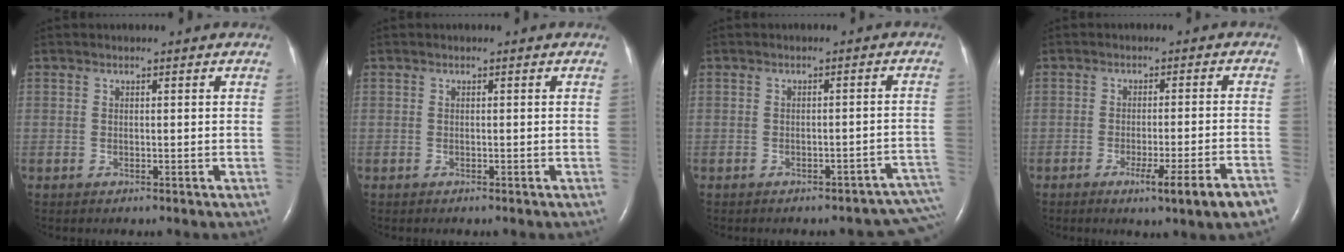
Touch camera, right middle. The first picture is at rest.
{"total": 0.0}
{"total": 9.3, "force": [-7.8, 3.3, 3.8], "torque": [-0.022, 0.026, -0.081]}
{"total": 9.0, "force": [-5.5, -0.7, 7.1], "torque": [-0.085, -0.019, -0.074]}